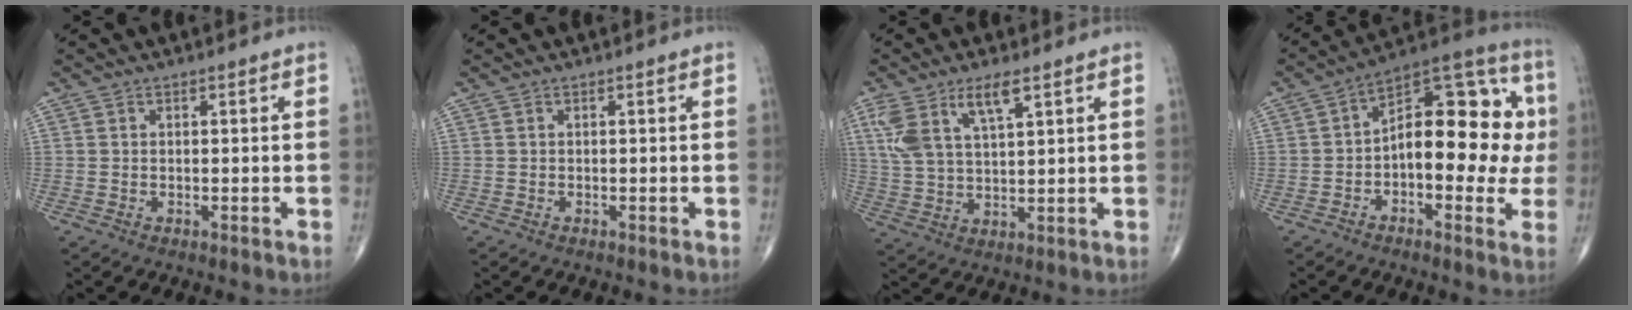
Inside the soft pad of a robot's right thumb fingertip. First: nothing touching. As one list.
[{"total": 0.0}, {"total": 9.3, "force": [4.9, 3.3, 7.2], "torque": [-0.155, -0.013, 0.105]}, {"total": 18.4, "force": [-0.4, 9.7, 15.6], "torque": [-0.183, 0.041, -0.015]}]